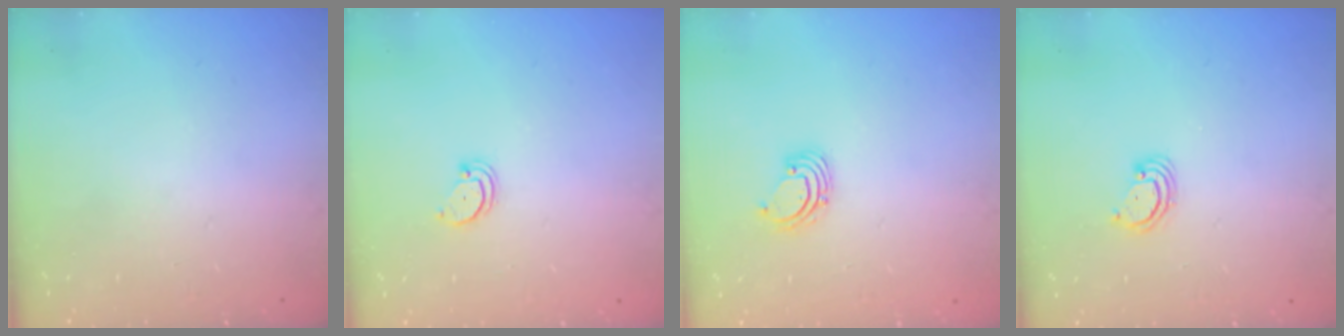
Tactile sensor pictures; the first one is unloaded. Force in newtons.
{"total": 1.5, "press": 1.5, "slide": 0.2}
{"total": 2.3, "press": 2.3, "slide": 0.2}
{"total": 2.8, "press": 2.8, "slide": 0.3}